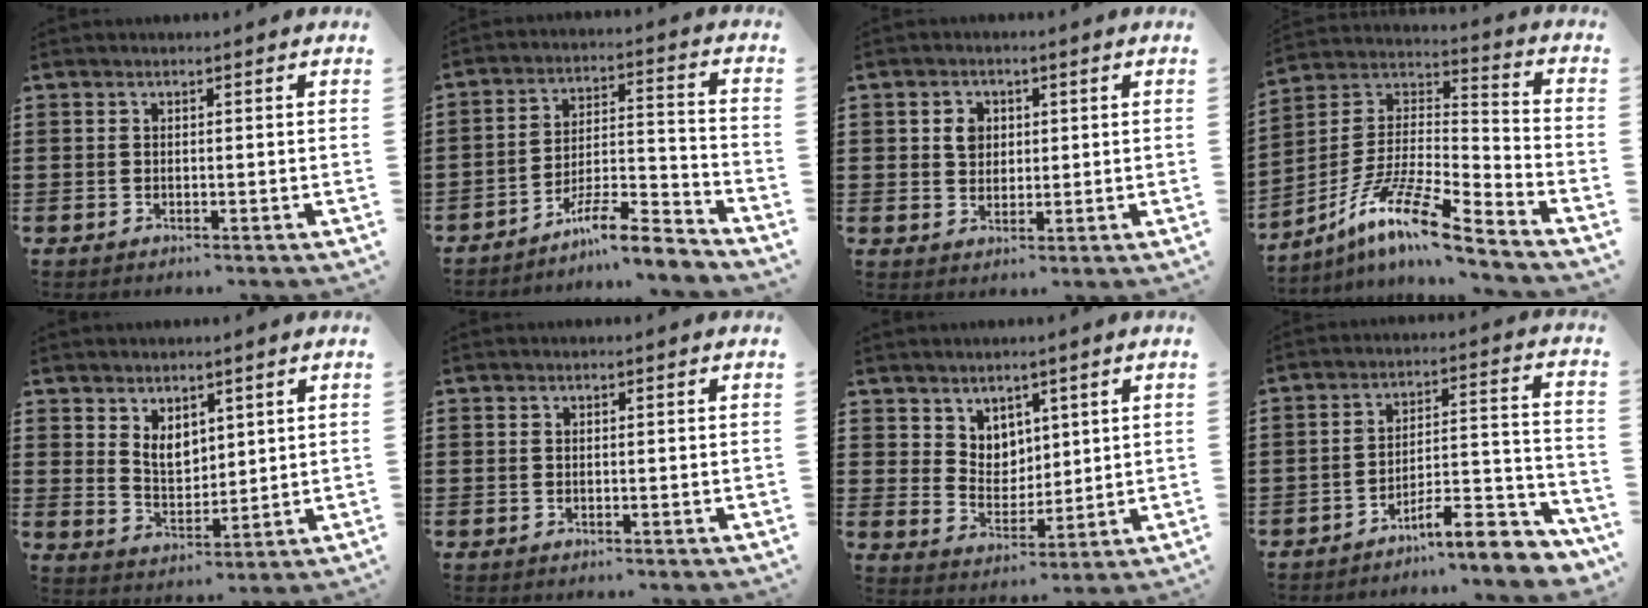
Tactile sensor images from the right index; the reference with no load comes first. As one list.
[{"total": 8.4, "force": [-7.3, 1.3, 3.8], "torque": [-0.060, 0.021, -0.138]}, {"total": 3.4, "force": [0.9, 2.7, 1.8], "torque": [-0.036, 0.008, 0.013]}, {"total": 12.2, "force": [-9.2, 1.3, 7.9], "torque": [-0.164, 0.004, -0.185]}, {"total": 4.6, "force": [2.6, 3.0, 2.4], "torque": [-0.049, 0.000, 0.047]}, {"total": 0.0}, {"total": 5.1, "force": [3.7, 3.6, 0.1], "torque": [-0.025, -0.001, 0.069]}, {"total": 8.4, "force": [-6.8, 1.8, 4.6], "torque": [-0.064, 0.012, -0.126]}]